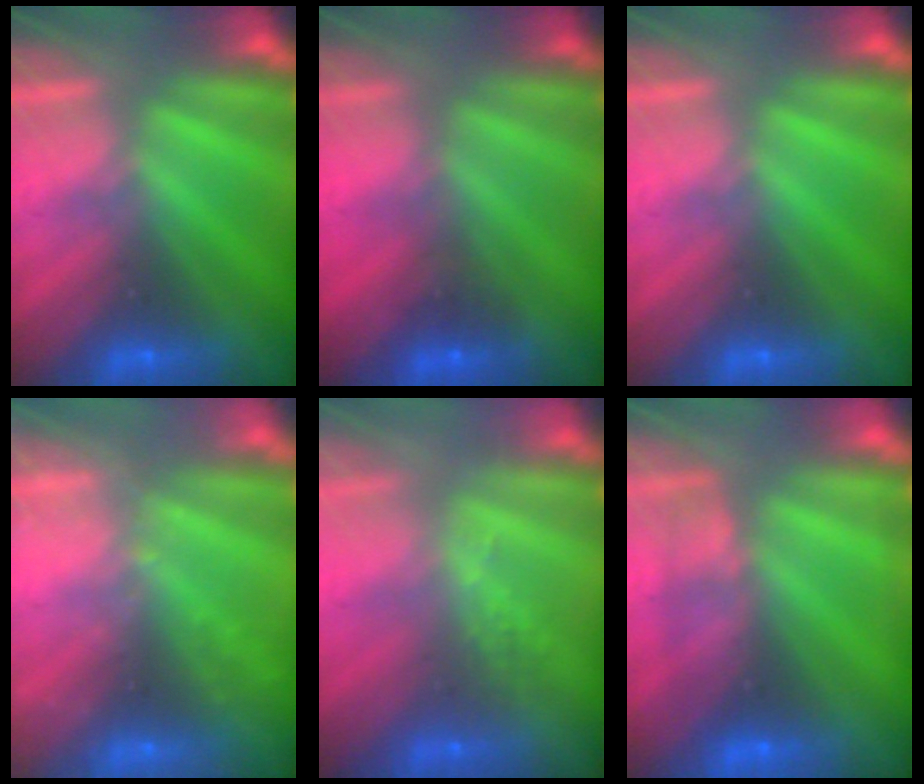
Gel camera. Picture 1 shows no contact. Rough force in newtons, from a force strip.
{"total": 1.2}
{"total": 0.0}
{"total": 2.3}
{"total": 2.5}
{"total": 2.3}